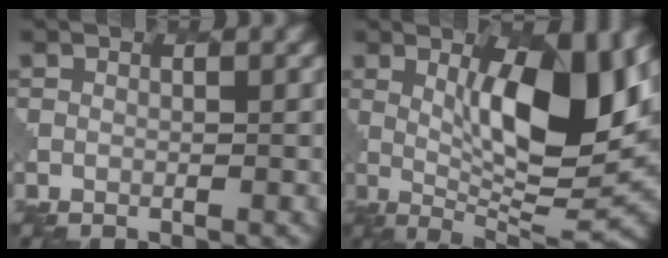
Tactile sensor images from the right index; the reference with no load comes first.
{"total": 12.4, "force": [2.4, 3.8, 11.6], "torque": [-0.161, -0.001, 0.046]}